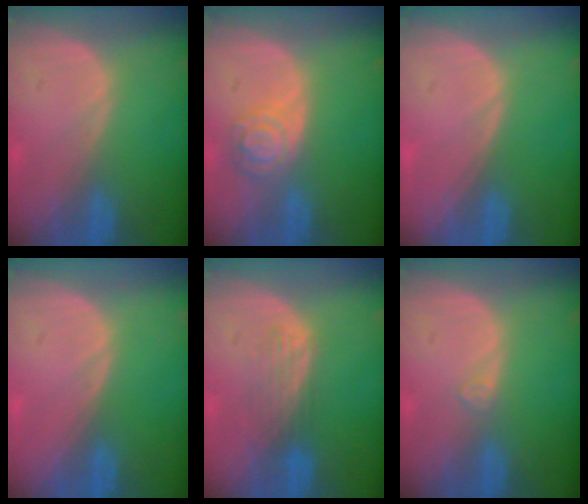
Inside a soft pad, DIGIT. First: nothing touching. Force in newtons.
{"total": 5.2, "press": 4.6, "slide": 2.4}
{"total": 0.0}
{"total": 0.0}
{"total": 3.8, "press": 3.2, "slide": 1.9}
{"total": 0.9, "press": 0.8, "slide": 0.2}